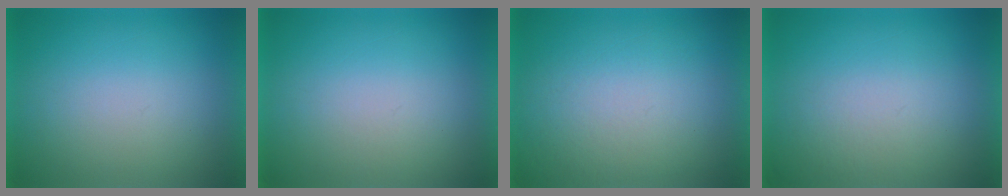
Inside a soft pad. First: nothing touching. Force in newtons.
{"total": 1.1}
{"total": 3.8}
{"total": 2.2}